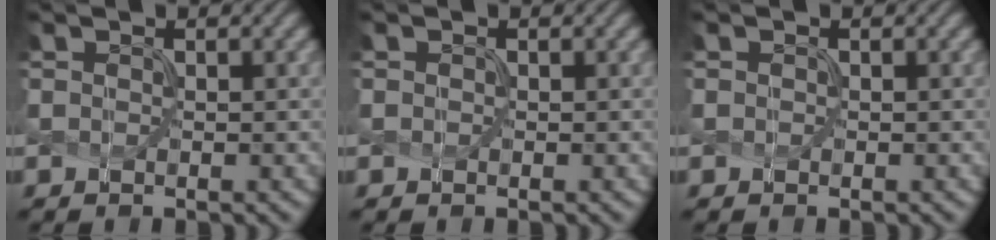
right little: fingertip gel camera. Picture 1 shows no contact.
{"total": 0.0}
{"total": 0.0}